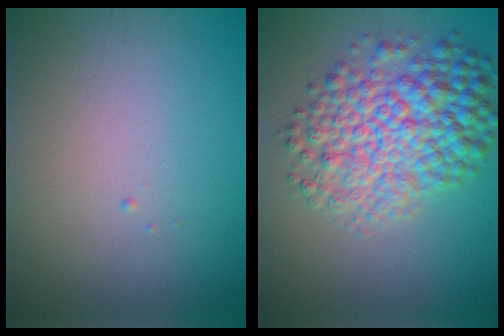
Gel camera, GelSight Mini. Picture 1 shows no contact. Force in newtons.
{"total": 8.1, "press": 8.1, "slide": 0.1}